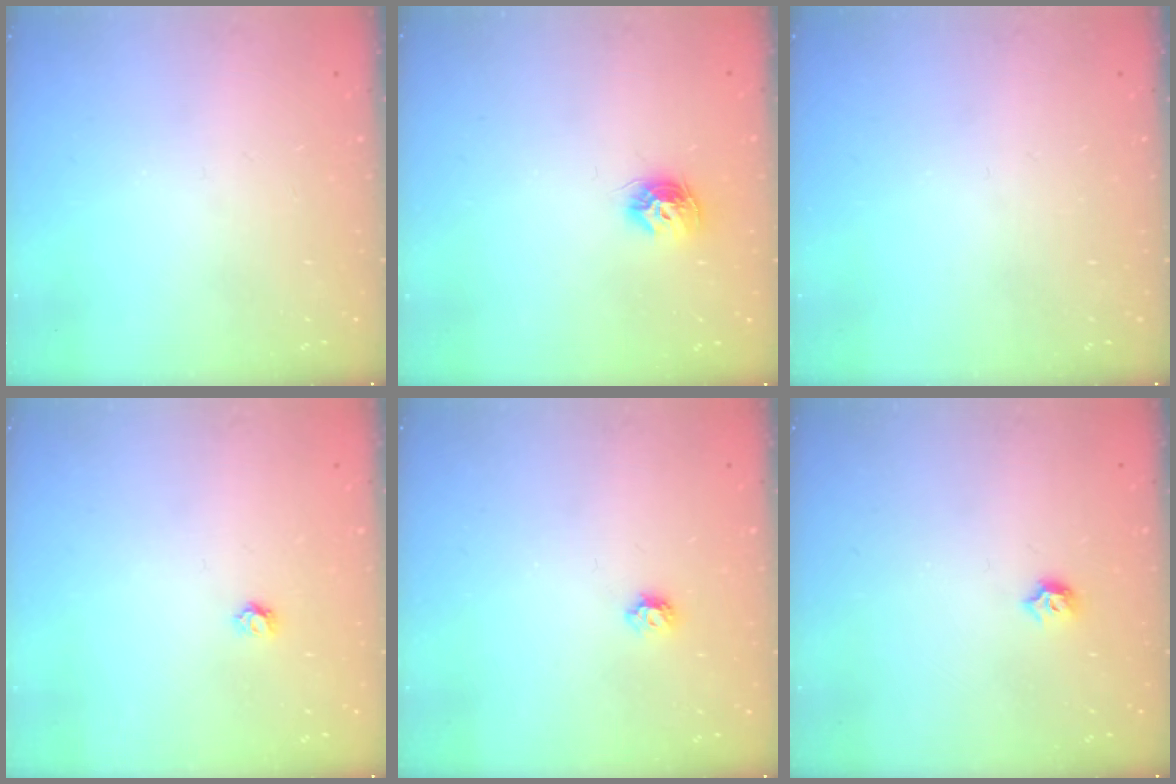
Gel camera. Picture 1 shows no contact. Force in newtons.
{"total": 8.3, "press": 8.3, "slide": 0.2}
{"total": 0.0}
{"total": 3.7, "press": 3.6, "slide": 0.4}
{"total": 4.9, "press": 4.9, "slide": 0.8}
{"total": 4.9, "press": 4.8, "slide": 0.9}